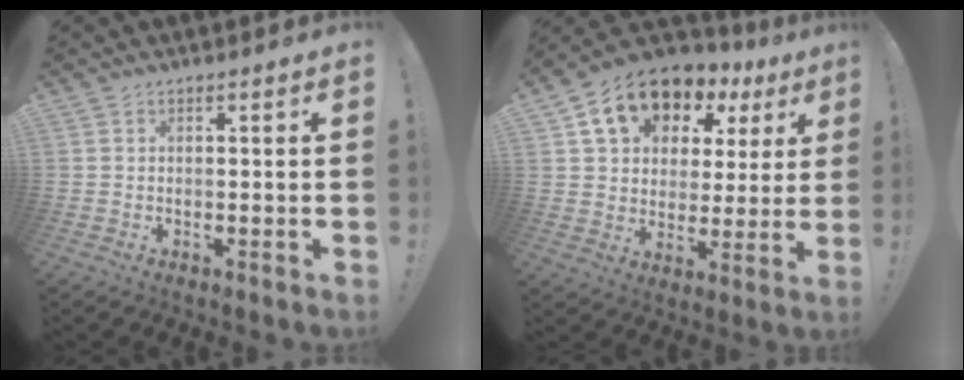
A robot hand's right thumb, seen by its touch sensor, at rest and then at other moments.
{"total": 14.7, "force": [8.4, 9.8, 7.0], "torque": [-0.110, -0.047, 0.157]}